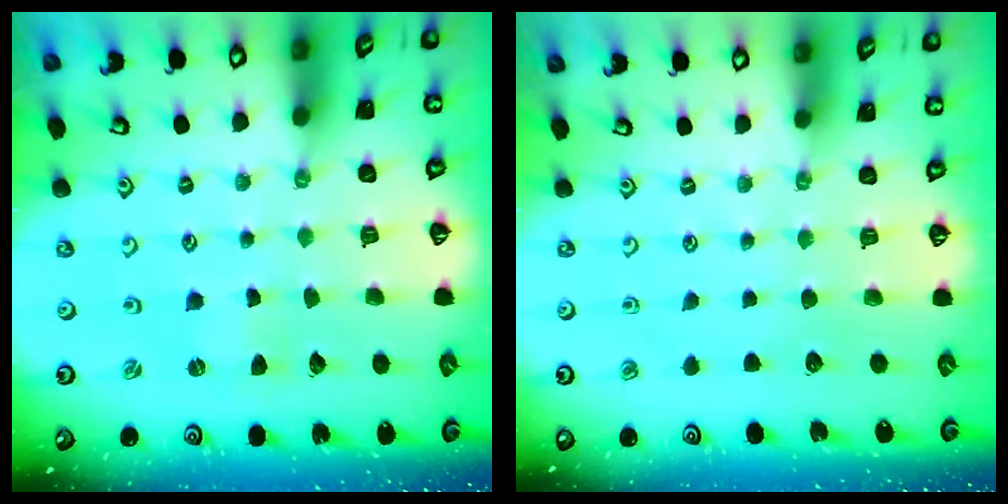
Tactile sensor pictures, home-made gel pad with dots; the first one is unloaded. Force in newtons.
{"total": 0.0}